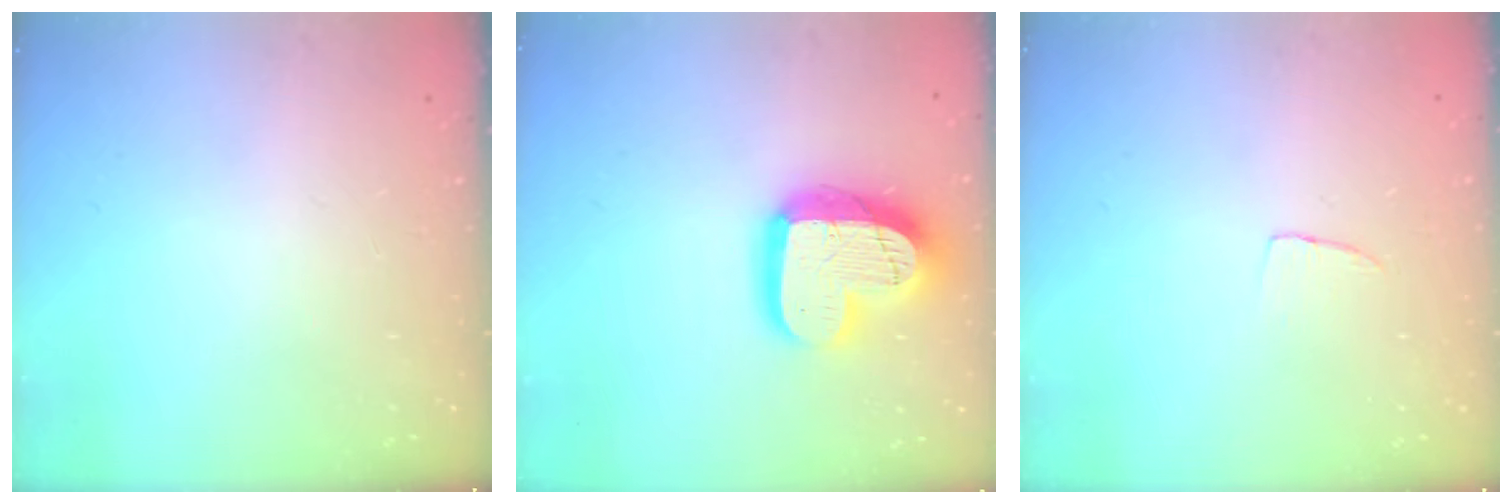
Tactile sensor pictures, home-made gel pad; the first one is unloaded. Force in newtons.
{"total": 18.9, "press": 18.8, "slide": 1.5}
{"total": 3.2, "press": 3.2, "slide": 0.2}